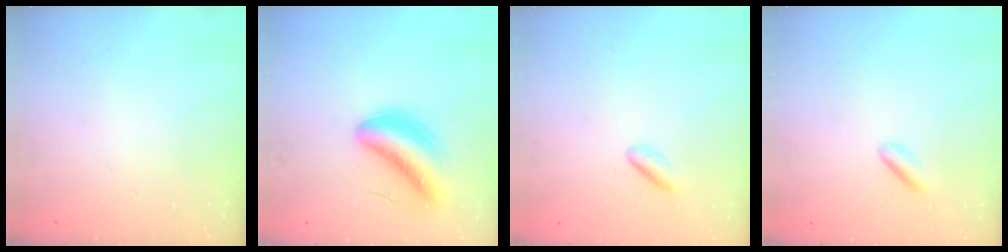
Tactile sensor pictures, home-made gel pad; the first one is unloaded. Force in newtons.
{"total": 7.2, "press": 6.6, "slide": 2.9}
{"total": 1.8, "press": 1.5, "slide": 0.9}
{"total": 2.0, "press": 1.9, "slide": 0.7}